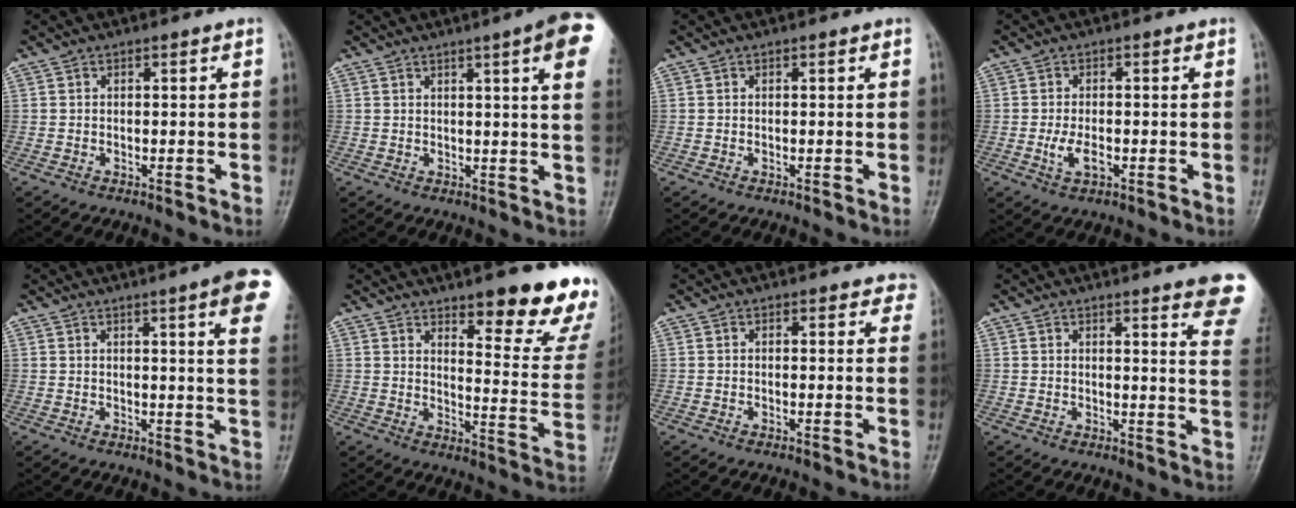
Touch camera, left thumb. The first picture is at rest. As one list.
[{"total": 12.2, "force": [5.4, 1.6, 10.8], "torque": [-0.120, -0.010, 0.055]}, {"total": 0.0}, {"total": 4.1, "force": [-1.1, 2.2, 3.2], "torque": [-0.060, -0.001, -0.021]}, {"total": 11.4, "force": [5.7, 1.3, 9.8], "torque": [-0.106, -0.014, 0.058]}, {"total": 17.2, "force": [11.5, 4.4, 12.1], "torque": [-0.113, -0.088, 0.152]}, {"total": 3.4, "force": [2.7, 1.9, 0.7], "torque": [0.028, -0.009, 0.012]}, {"total": 13.1, "force": [9.6, 2.1, 8.6], "torque": [-0.075, -0.046, 0.093]}]